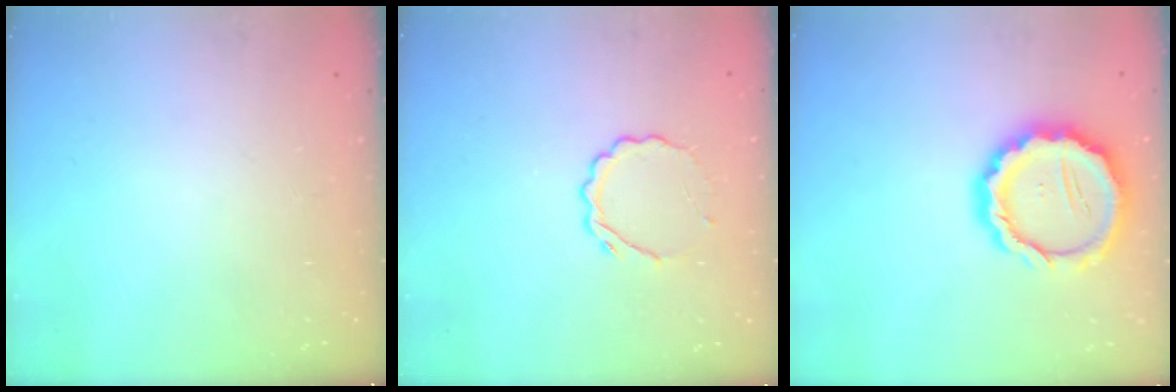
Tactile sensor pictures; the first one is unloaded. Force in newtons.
{"total": 5.1, "press": 5.0, "slide": 1.0}
{"total": 15.3, "press": 15.0, "slide": 2.9}